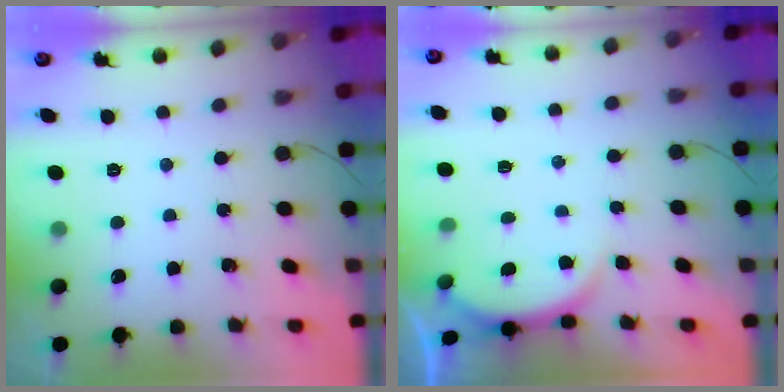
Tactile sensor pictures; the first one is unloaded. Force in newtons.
{"total": 3.7, "press": 3.6, "slide": 0.6}